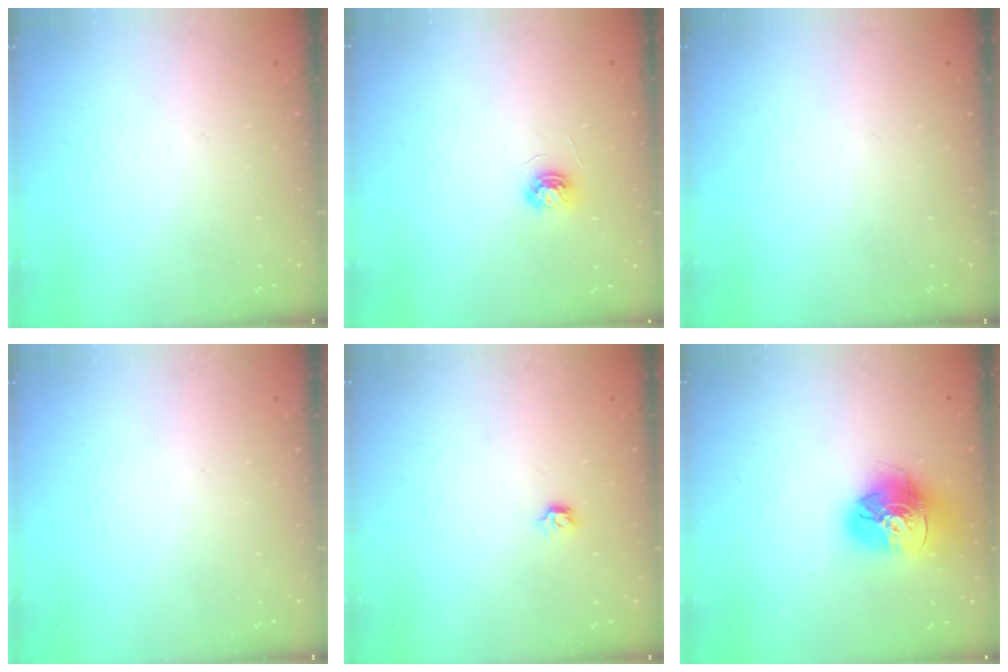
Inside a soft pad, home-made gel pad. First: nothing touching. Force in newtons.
{"total": 4.4, "press": 4.4, "slide": 0.5}
{"total": 0.0}
{"total": 0.0}
{"total": 3.4, "press": 3.3, "slide": 0.7}
{"total": 15.3, "press": 15.3, "slide": 1.5}